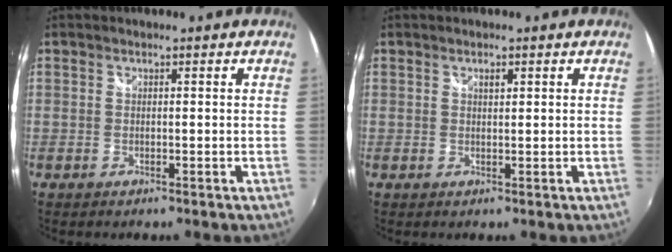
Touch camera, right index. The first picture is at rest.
{"total": 1.0, "force": [0.5, 0.4, 0.7], "torque": [-0.010, 0.003, 0.009]}